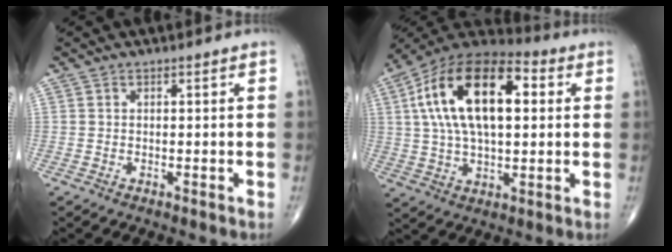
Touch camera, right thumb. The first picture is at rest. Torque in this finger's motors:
{"motor_torque": [-0.72, 2.00, 1.79, 0.95, 0.41]}